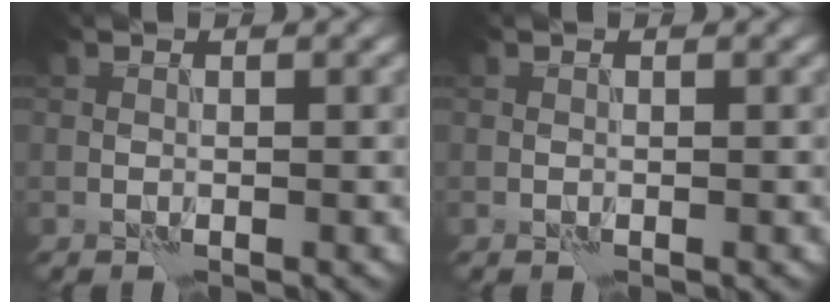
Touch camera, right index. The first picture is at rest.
{"total": 0.0}